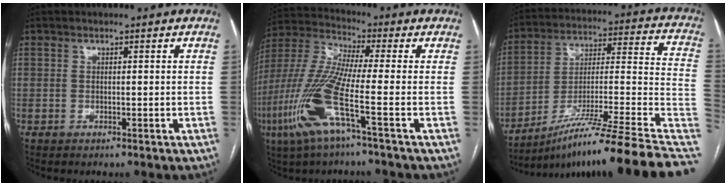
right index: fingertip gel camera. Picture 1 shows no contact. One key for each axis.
{"total": 13.4, "fx": -5.1, "fy": 0.2, "fz": 12.4, "tx": -0.276, "ty": -0.011, "tz": -0.111}
{"total": 25.5, "fx": -18.9, "fy": -0.6, "fz": 17.2, "tx": -0.176, "ty": 0.012, "tz": -0.302}